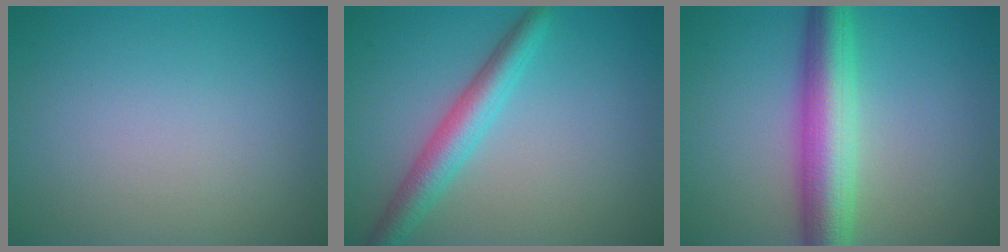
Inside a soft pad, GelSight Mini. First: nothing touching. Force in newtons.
{"total": 3.8, "press": 3.8, "slide": 0.1}
{"total": 7.1, "press": 7.1, "slide": 0.0}